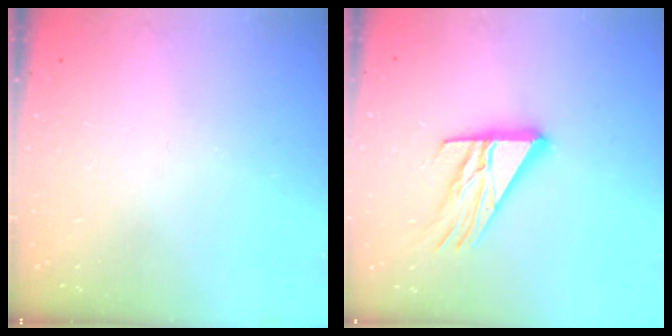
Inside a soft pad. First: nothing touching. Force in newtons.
{"total": 14.6, "press": 14.5, "slide": 1.4}